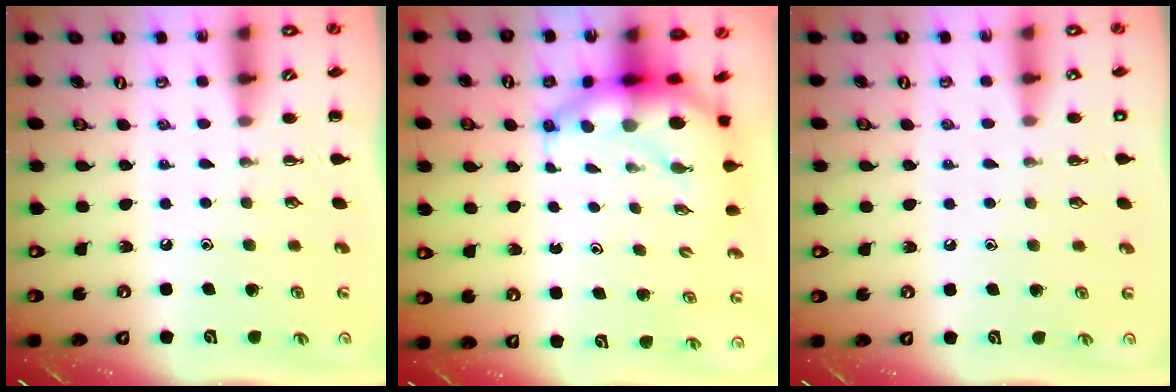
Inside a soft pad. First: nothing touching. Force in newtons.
{"total": 7.2, "press": 7.0, "slide": 1.8}
{"total": 1.4, "press": 1.4, "slide": 0.1}